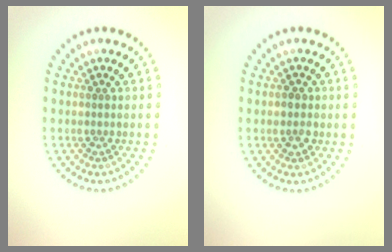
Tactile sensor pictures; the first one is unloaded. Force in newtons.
{"total": 1.5, "press": 1.5, "slide": 0.2}